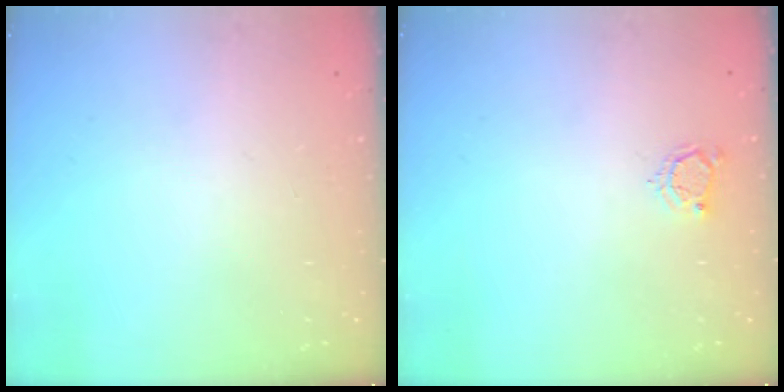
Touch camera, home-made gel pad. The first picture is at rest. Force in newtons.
{"total": 3.8, "press": 3.8, "slide": 0.5}